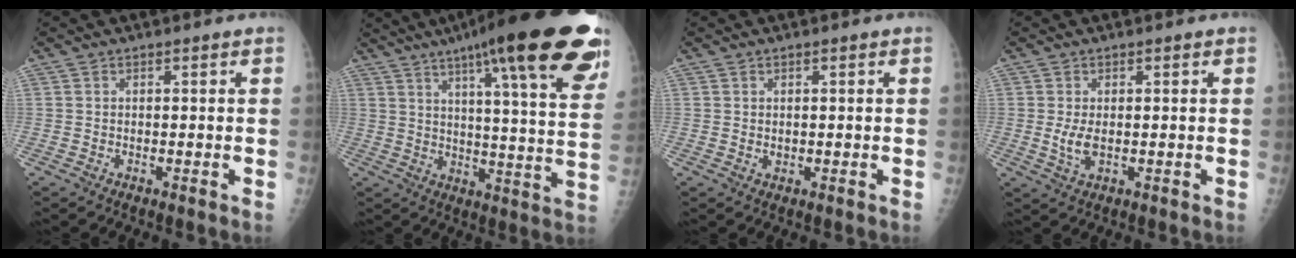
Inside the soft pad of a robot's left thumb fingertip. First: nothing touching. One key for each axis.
{"total": 27.7, "fx": 17.1, "fy": 4.6, "fz": 21.2, "tx": -0.277, "ty": -0.041, "tz": 0.229}
{"total": 1.1, "fx": 0.0, "fy": 0.9, "fz": 0.6, "tx": -0.006, "ty": -0.001, "tz": 0.005}
{"total": 3.2, "fx": -0.1, "fy": 1.6, "fz": 2.7, "tx": -0.057, "ty": -0.009, "tz": 0.001}